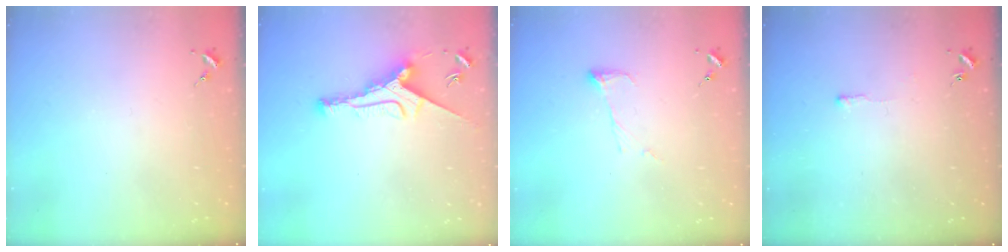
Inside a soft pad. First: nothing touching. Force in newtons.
{"total": 9.7, "press": 9.7, "slide": 0.4}
{"total": 6.0, "press": 6.0, "slide": 0.3}
{"total": 2.6, "press": 2.6, "slide": 0.4}